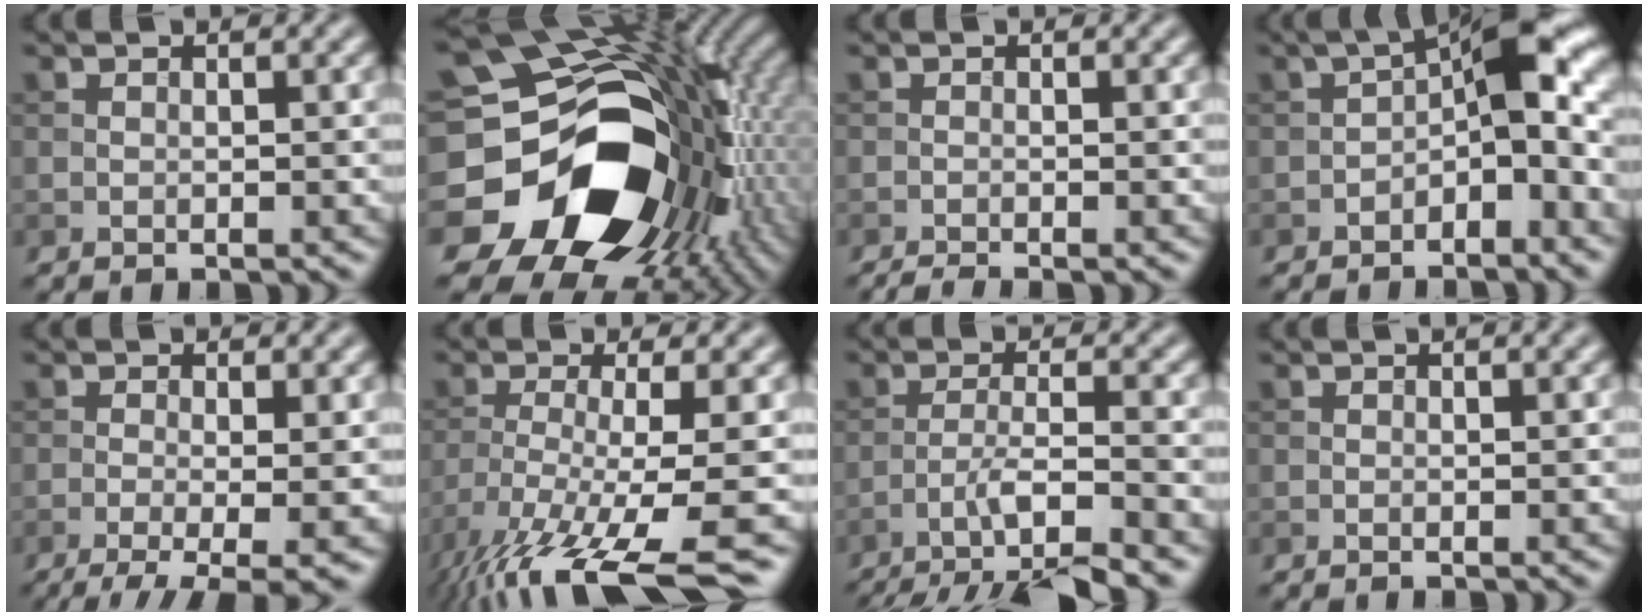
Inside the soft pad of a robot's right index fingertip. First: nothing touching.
{"total": 19.4, "force": [-4.5, 14.5, 12.1], "torque": [-0.226, -0.032, -0.052]}
{"total": 1.5, "force": [-1.2, 0.1, 0.8], "torque": [-0.011, -0.001, -0.026]}
{"total": 7.6, "force": [-1.6, 3.3, 6.6], "torque": [-0.086, 0.028, -0.040]}
{"total": 6.1, "force": [-2.4, 1.8, 5.4], "torque": [-0.090, -0.010, -0.038]}
{"total": 11.4, "force": [-7.2, 2.4, 8.5], "torque": [-0.160, -0.022, -0.123]}
{"total": 7.6, "force": [-5.3, 1.2, 5.2], "torque": [-0.077, 0.001, -0.094]}
{"total": 0.8, "force": [0.2, 0.1, 0.7], "torque": [-0.009, 0.003, 0.002]}